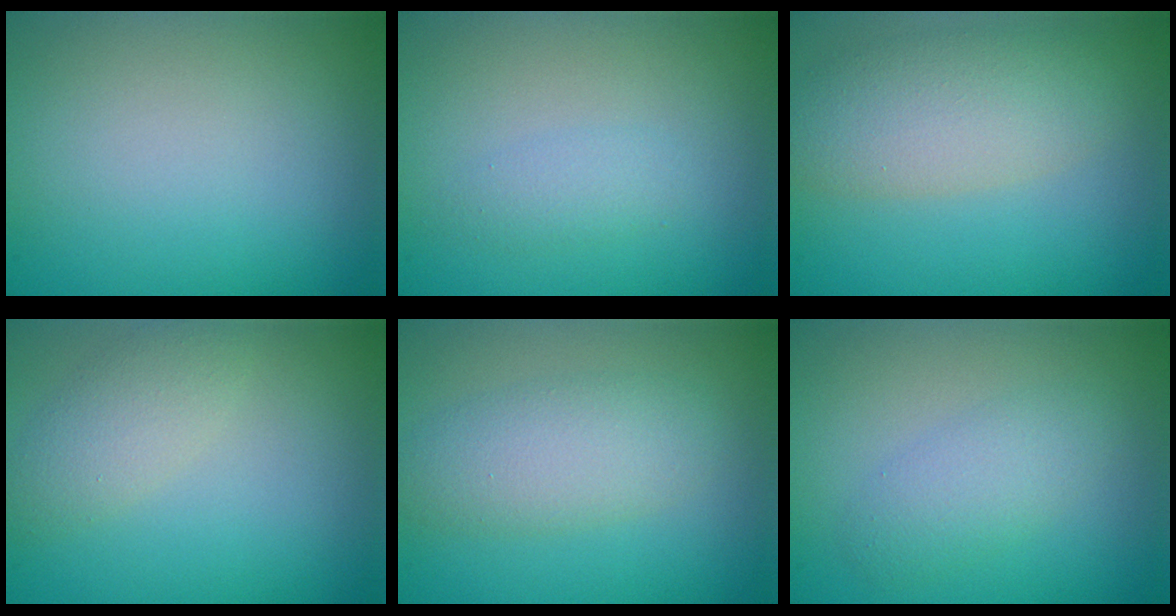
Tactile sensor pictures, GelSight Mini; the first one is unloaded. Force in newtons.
{"total": 1.4, "press": 1.4, "slide": 0.0}
{"total": 5.1, "press": 5.1, "slide": 0.5}
{"total": 3.4, "press": 3.4, "slide": 0.2}
{"total": 4.0, "press": 4.0, "slide": 0.3}
{"total": 2.5, "press": 2.5, "slide": 0.1}